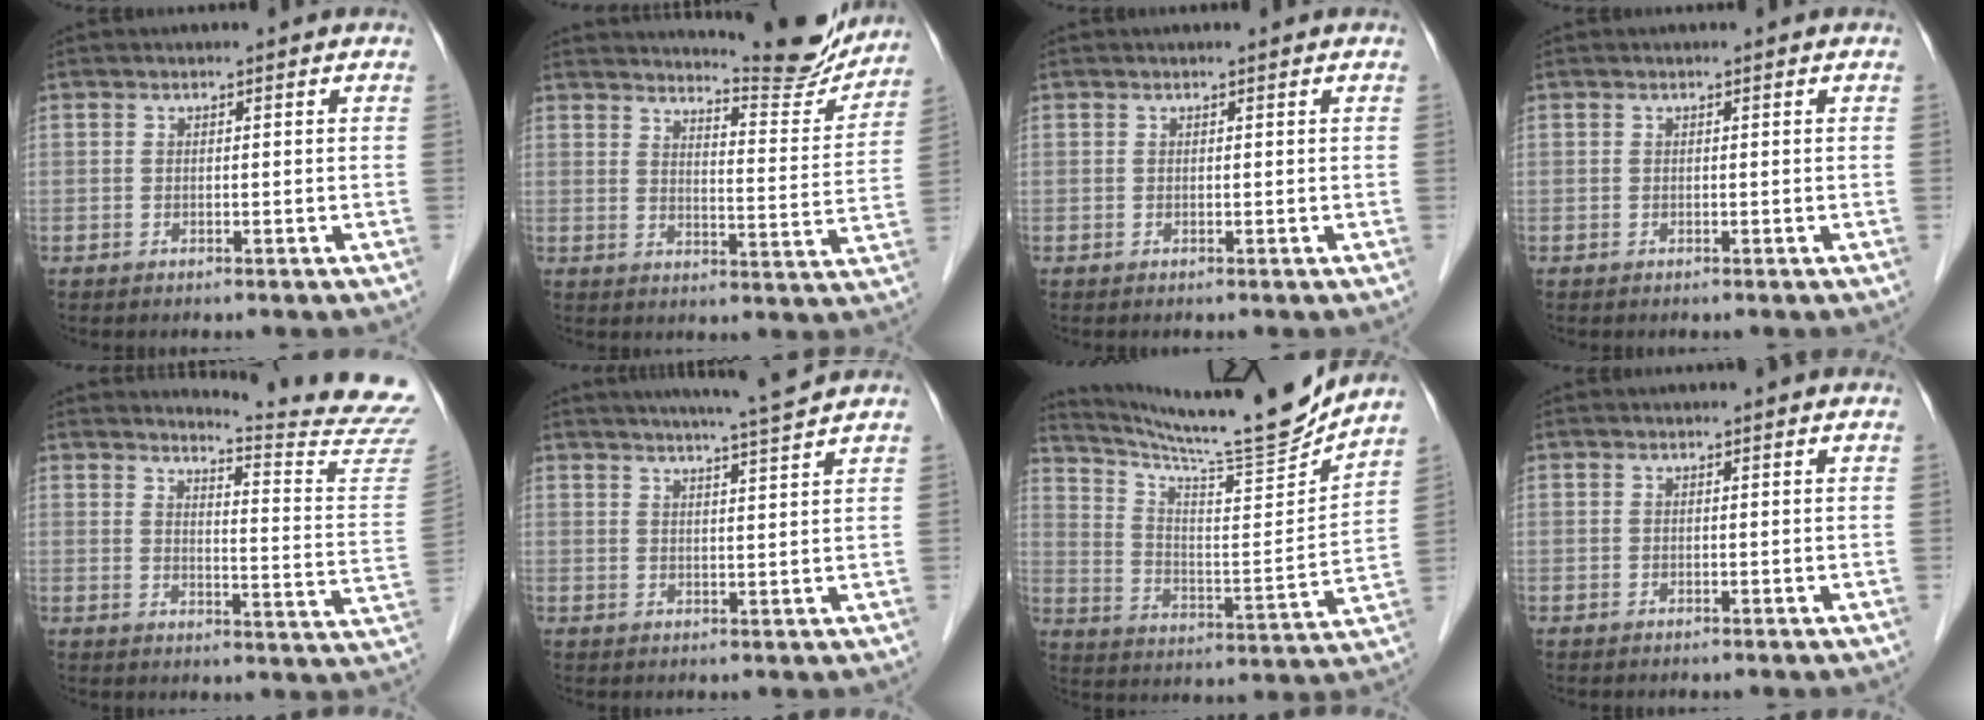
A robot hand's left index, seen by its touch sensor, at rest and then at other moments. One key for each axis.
{"total": 13.3, "fx": 12.9, "fy": 0.7, "fz": 3.1, "tx": -0.042, "ty": -0.051, "tz": 0.157}
{"total": 0.7, "fx": 0.7, "fy": -0.1, "fz": 0.3, "tx": -0.009, "ty": 0.002, "tz": 0.010}
{"total": 0.0}
{"total": 15.8, "fx": 15.6, "fy": -2.2, "fz": 1.9, "tx": -0.026, "ty": -0.154, "tz": 0.162}
{"total": 7.0, "fx": 6.2, "fy": -1.4, "fz": 2.8, "tx": -0.047, "ty": -0.002, "tz": 0.086}
{"total": 17.3, "fx": 16.4, "fy": -1.5, "fz": 5.4, "tx": -0.105, "ty": -0.050, "tz": 0.257}
{"total": 0.0}